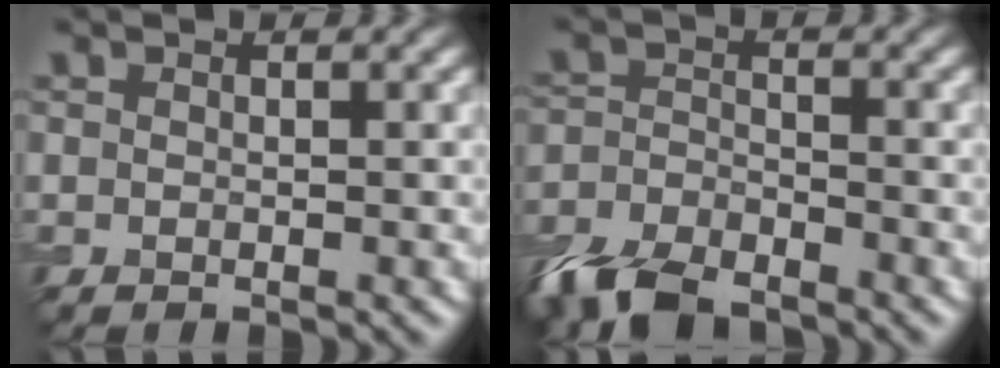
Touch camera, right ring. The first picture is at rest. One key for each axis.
{"total": 7.4, "fx": -5.7, "fy": 2.9, "fz": 3.7, "tx": -0.080, "ty": -0.016, "tz": -0.120}